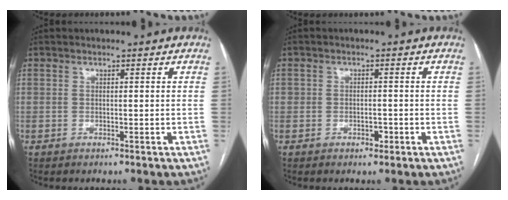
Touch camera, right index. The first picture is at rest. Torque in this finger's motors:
{"motor_torque": [-0.08, 0.16, 0.00, -0.01]}